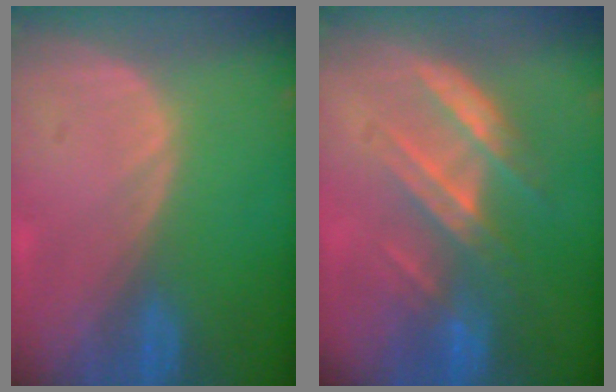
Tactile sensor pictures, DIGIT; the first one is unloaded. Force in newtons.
{"total": 7.4, "press": 6.7, "slide": 3.1}